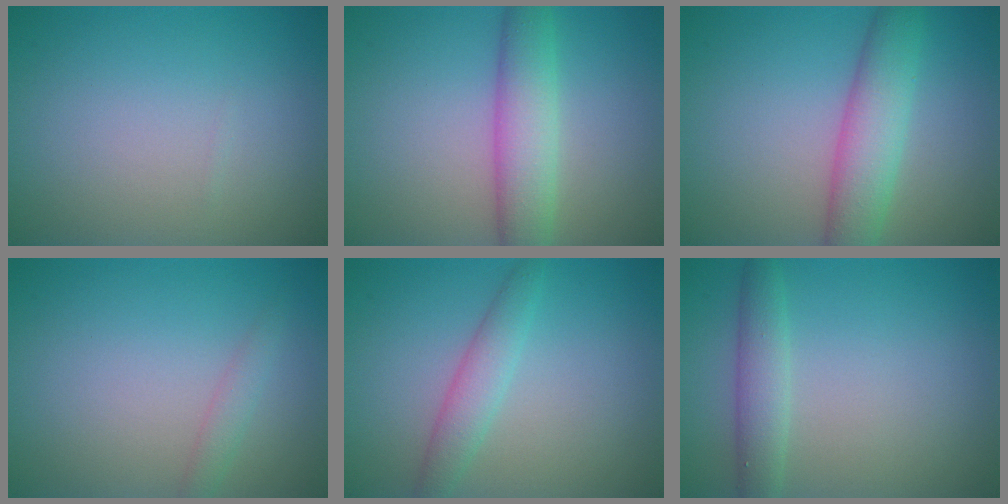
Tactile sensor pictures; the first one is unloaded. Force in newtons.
{"total": 4.7, "press": 4.7, "slide": 0.1}
{"total": 4.7, "press": 4.7, "slide": 0.1}
{"total": 1.3, "press": 1.3, "slide": 0.1}
{"total": 2.5, "press": 2.5, "slide": 0.0}
{"total": 2.6, "press": 2.6, "slide": 0.0}